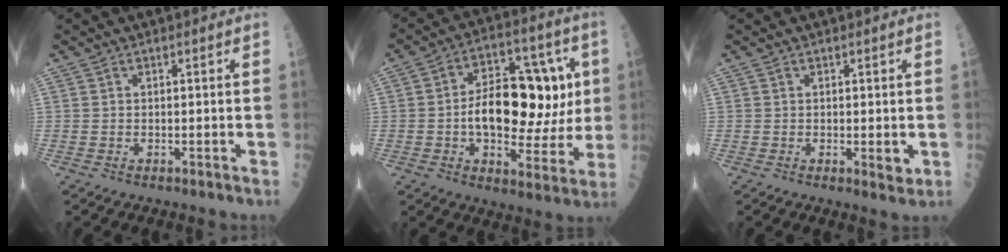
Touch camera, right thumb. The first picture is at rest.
{"total": 19.7, "force": [0.9, 11.1, 16.2], "torque": [-0.204, 0.027, 0.018]}
{"total": 1.9, "force": [-0.1, 0.7, 1.8], "torque": [-0.022, -0.005, -0.001]}